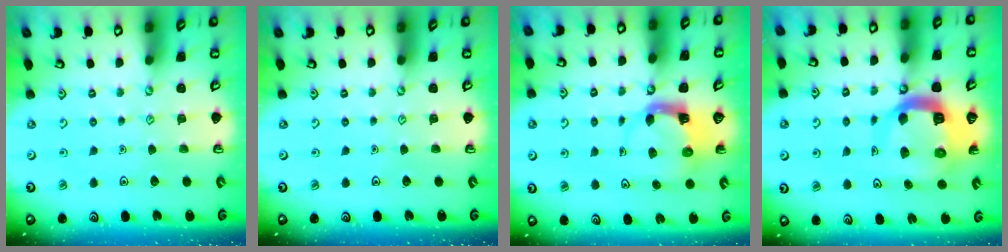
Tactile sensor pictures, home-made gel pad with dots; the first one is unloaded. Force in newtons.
{"total": 0.0}
{"total": 3.9, "press": 3.8, "slide": 0.6}
{"total": 12.9, "press": 12.8, "slide": 1.6}